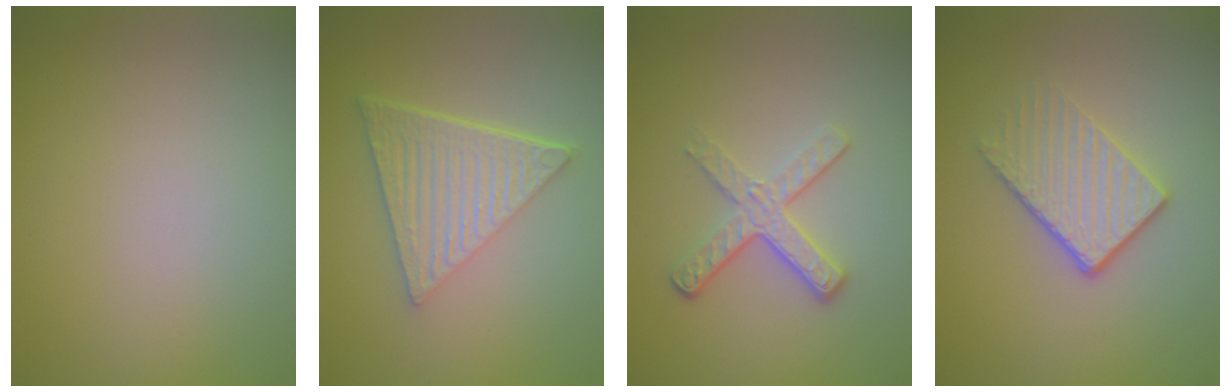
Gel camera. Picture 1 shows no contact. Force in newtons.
{"total": 6.7, "press": 4.4, "slide": 5.0}
{"total": 3.5, "press": 2.5, "slide": 2.4}
{"total": 3.5, "press": 2.6, "slide": 2.3}